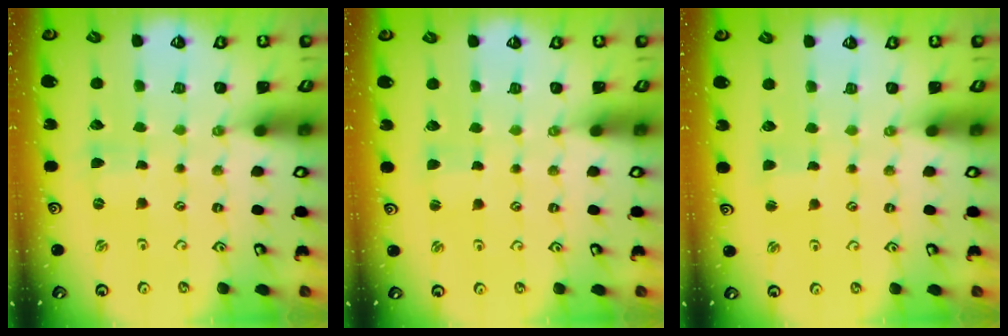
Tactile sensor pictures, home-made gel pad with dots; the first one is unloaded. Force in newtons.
{"total": 1.5, "press": 1.5, "slide": 0.3}
{"total": 2.0, "press": 2.0, "slide": 0.4}